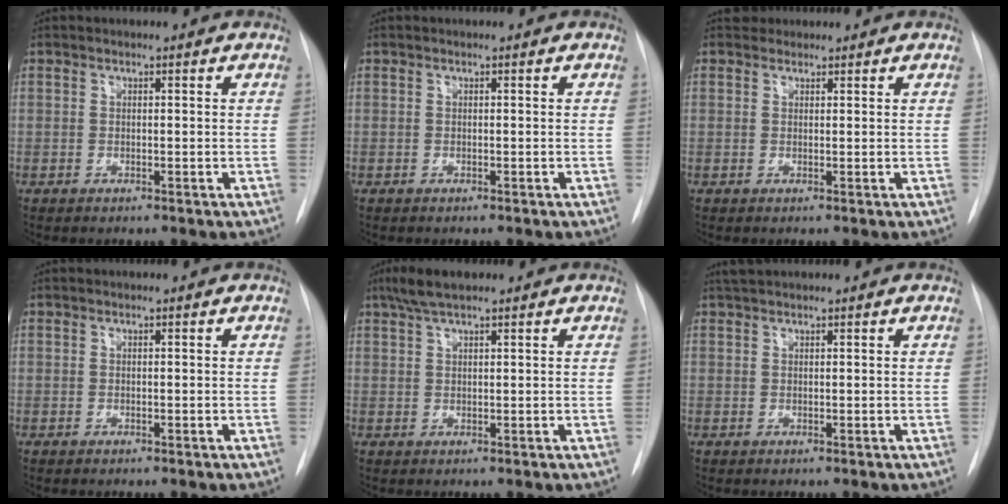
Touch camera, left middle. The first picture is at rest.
{"total": 0.0}
{"total": 1.6, "force": [1.4, 0.8, -0.3], "torque": [0.009, 0.013, 0.019]}
{"total": 0.0}
{"total": 4.3, "force": [3.2, 0.8, 2.8], "torque": [-0.059, 0.016, 0.061]}
{"total": 2.3, "force": [2.0, 0.3, 0.9], "torque": [-0.015, 0.022, 0.037]}